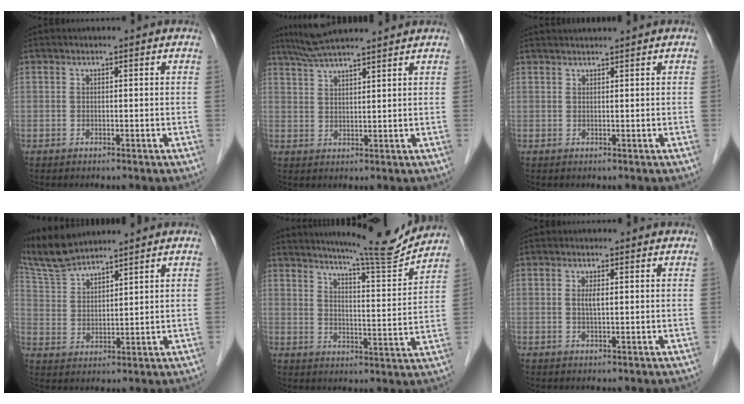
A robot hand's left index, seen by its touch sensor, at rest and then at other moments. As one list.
[{"total": 9.6, "force": [8.6, 0.1, 4.3], "torque": [-0.077, 0.037, 0.134]}, {"total": 1.8, "force": [1.7, -0.4, 0.4], "torque": [-0.003, 0.019, 0.036]}, {"total": 7.7, "force": [7.4, 0.1, 2.0], "torque": [-0.067, 0.015, 0.161]}, {"total": 12.7, "force": [12.0, -0.6, 4.1], "torque": [-0.065, -0.025, 0.164]}, {"total": 1.3, "force": [0.3, 0.2, 1.2], "torque": [-0.029, 0.000, 0.004]}]